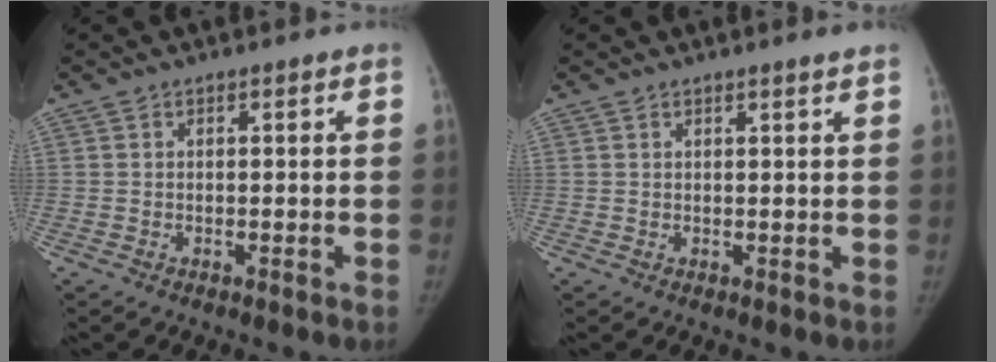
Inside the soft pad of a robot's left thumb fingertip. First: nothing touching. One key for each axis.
{"total": 1.1, "fx": 0.9, "fy": -0.3, "fz": 0.5, "tx": -0.006, "ty": -0.004, "tz": 0.014}